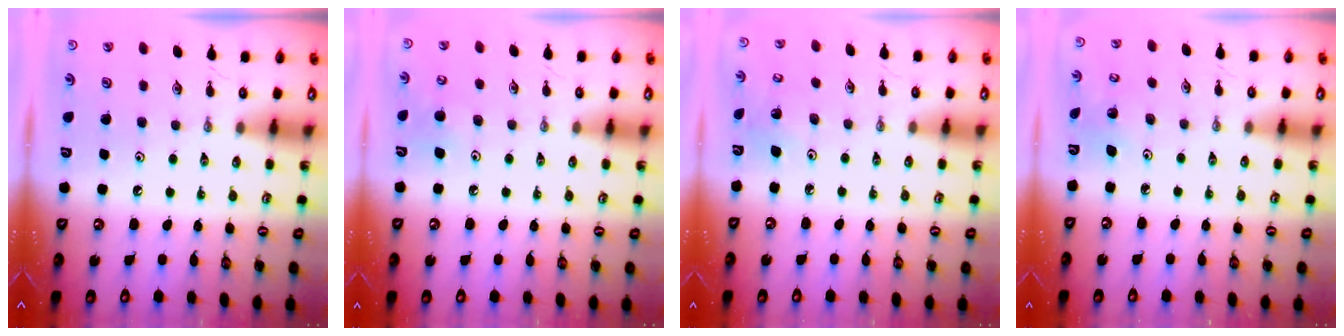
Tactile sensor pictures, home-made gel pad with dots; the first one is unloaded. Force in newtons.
{"total": 7.6, "press": 7.4, "slide": 1.9}
{"total": 4.8, "press": 4.7, "slide": 1.1}
{"total": 2.3, "press": 2.3, "slide": 0.2}